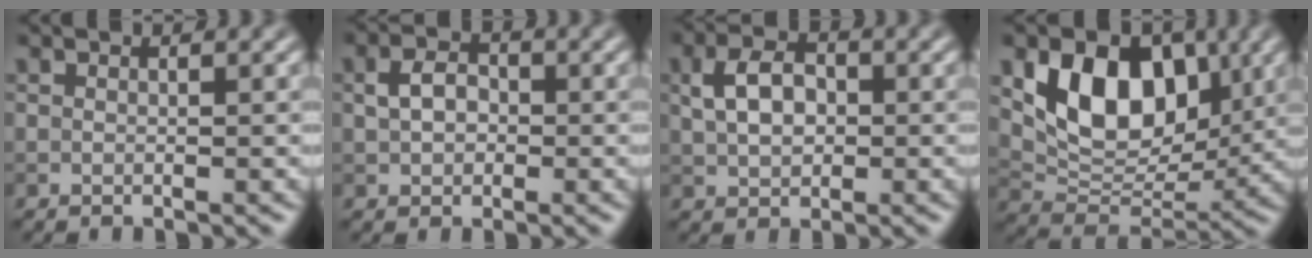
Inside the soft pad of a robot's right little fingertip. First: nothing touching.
{"total": 2.6, "force": [0.1, 2.0, 1.6], "torque": [-0.036, 0.004, -0.001]}
{"total": 4.0, "force": [0.6, 2.8, 2.9], "torque": [-0.057, 0.006, 0.007]}
{"total": 8.9, "force": [2.6, 6.0, 5.9], "torque": [-0.096, -0.013, 0.046]}